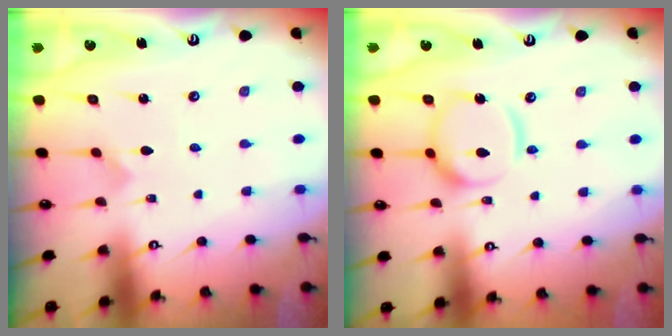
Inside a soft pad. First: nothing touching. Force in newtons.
{"total": 13.1, "press": 13.0, "slide": 1.3}